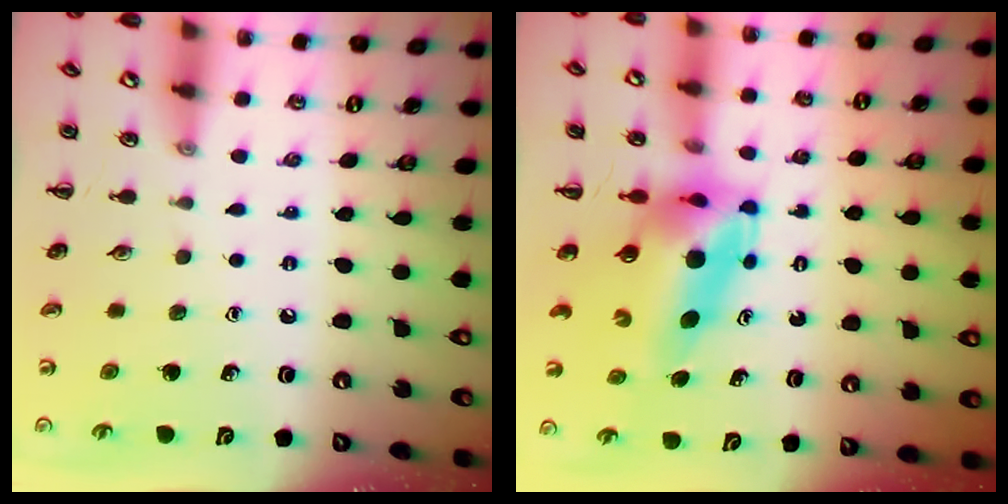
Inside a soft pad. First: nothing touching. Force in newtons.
{"total": 8.3, "press": 7.9, "slide": 2.4}